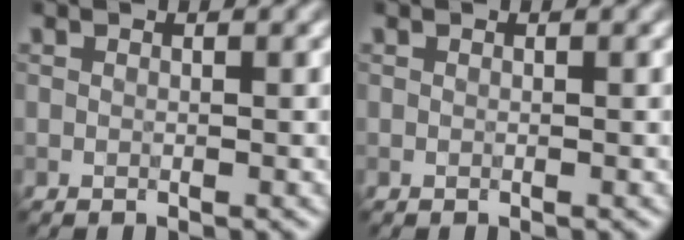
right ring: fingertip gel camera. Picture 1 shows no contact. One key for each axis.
{"total": 0.0}